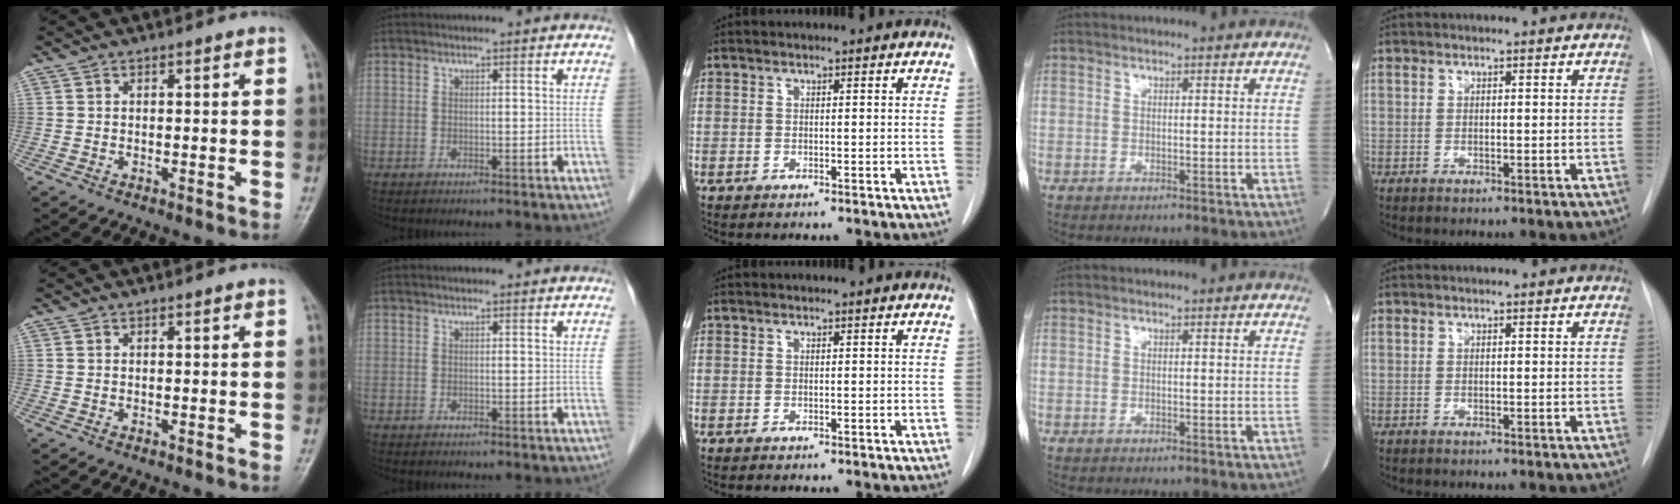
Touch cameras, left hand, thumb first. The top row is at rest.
{}